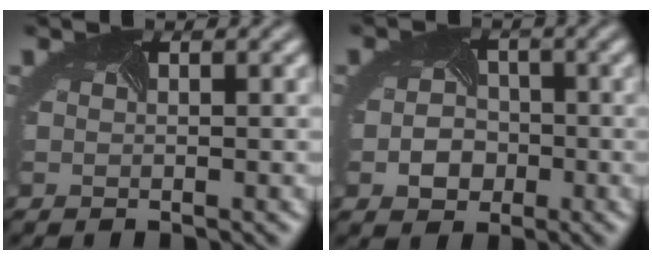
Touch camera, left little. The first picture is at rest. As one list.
[{"total": 3.4, "force": [-1.3, 2.7, 1.6], "torque": [-0.027, -0.003, -0.015]}]